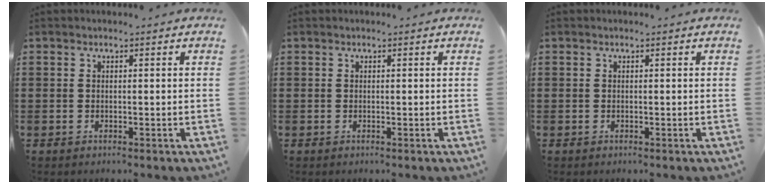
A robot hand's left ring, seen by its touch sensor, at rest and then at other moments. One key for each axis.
{"total": 0.0}
{"total": 0.0}